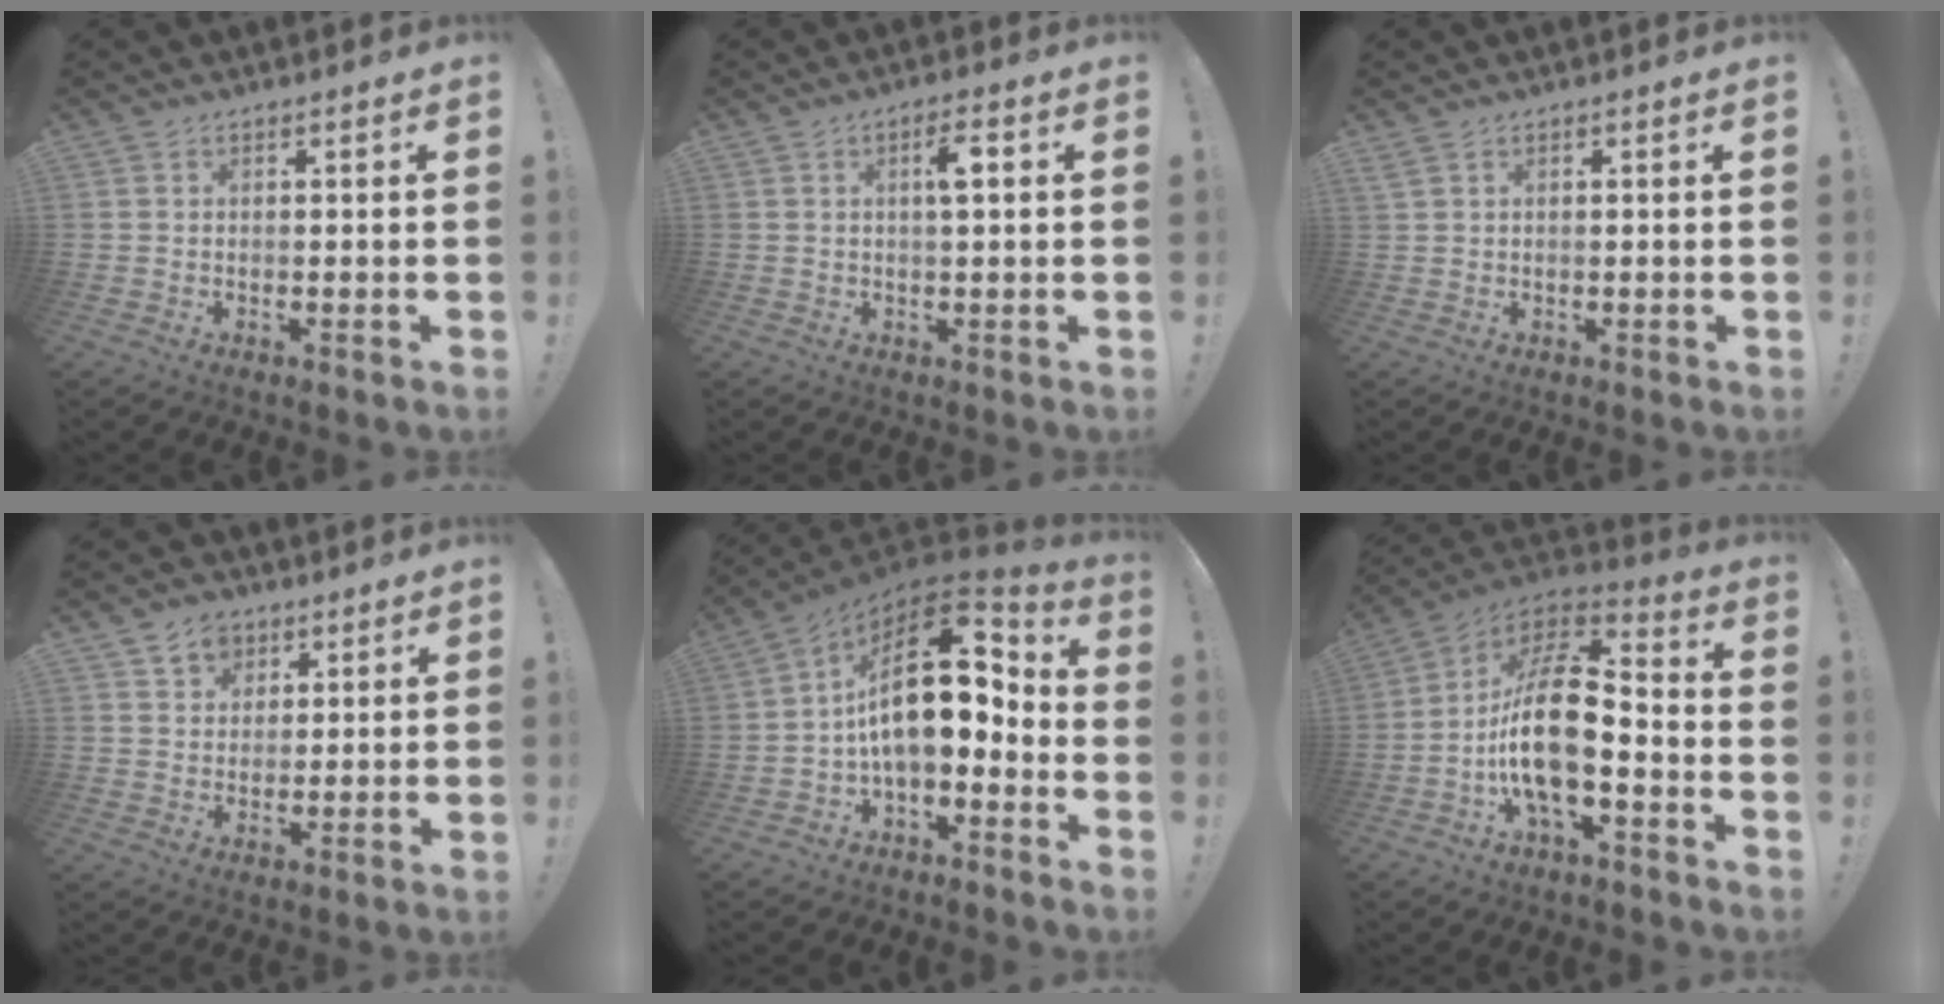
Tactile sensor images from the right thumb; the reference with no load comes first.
{"total": 4.9, "force": [1.0, 1.1, 4.7], "torque": [-0.072, 0.000, 0.008]}
{"total": 1.2, "force": [0.9, 0.3, 0.8], "torque": [-0.021, 0.002, 0.017]}
{"total": 6.3, "force": [3.6, 5.1, 1.0], "torque": [-0.010, -0.021, 0.069]}
{"total": 20.2, "force": [2.6, 9.9, 17.4], "torque": [-0.309, -0.002, 0.047]}
{"total": 19.8, "force": [-4.4, 8.8, 17.2], "torque": [-0.341, 0.025, -0.074]}